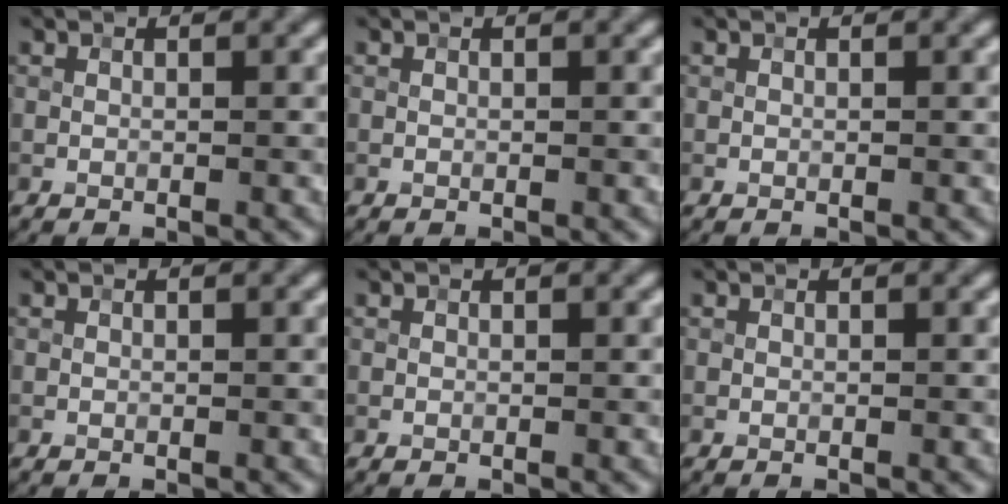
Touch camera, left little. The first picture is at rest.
{"total": 0.0}
{"total": 0.0}
{"total": 0.0}
{"total": 0.0}
{"total": 0.0}